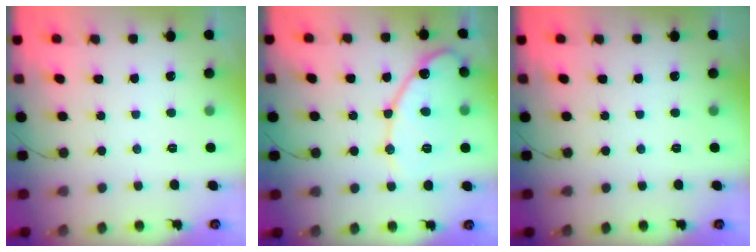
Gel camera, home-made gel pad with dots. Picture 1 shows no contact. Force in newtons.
{"total": 14.6, "press": 14.6, "slide": 1.1}
{"total": 0.0}